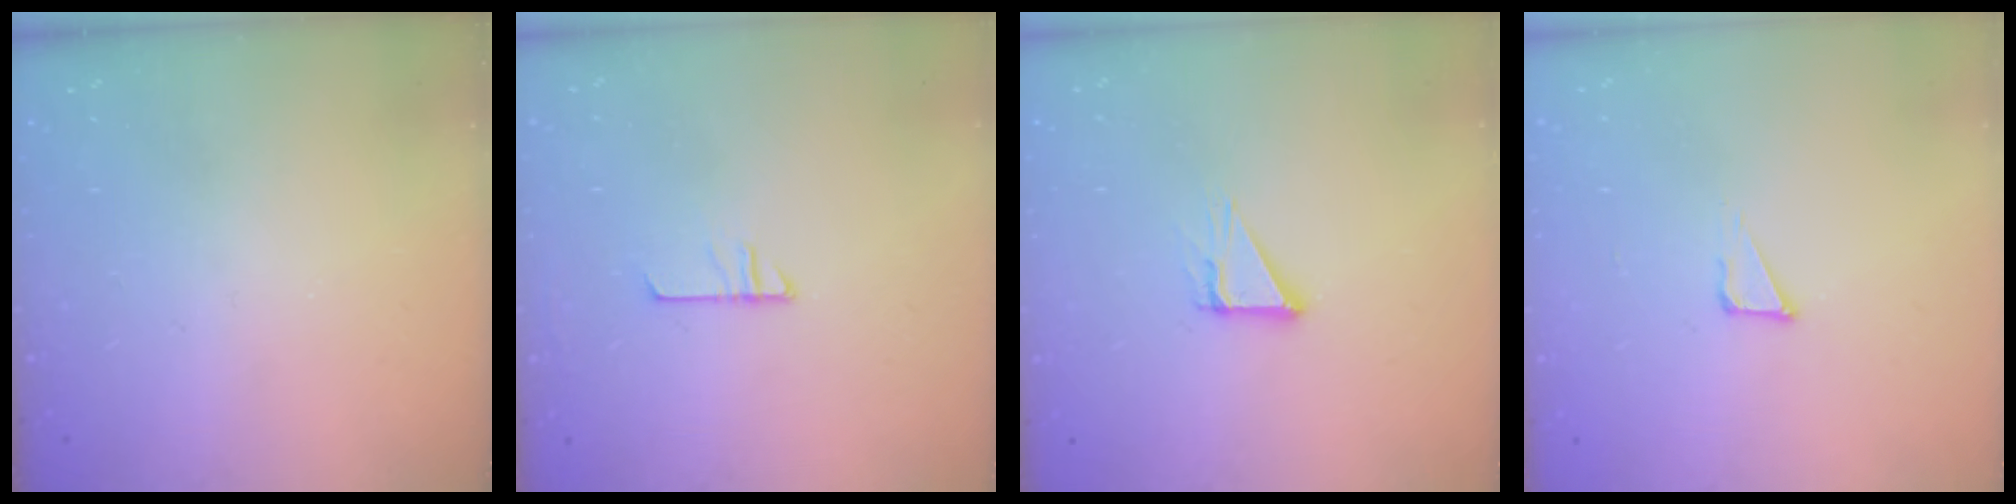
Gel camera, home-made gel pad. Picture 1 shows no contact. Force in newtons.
{"total": 6.4, "press": 6.4, "slide": 0.3}
{"total": 4.6, "press": 4.6, "slide": 0.2}
{"total": 3.1, "press": 3.0, "slide": 0.9}